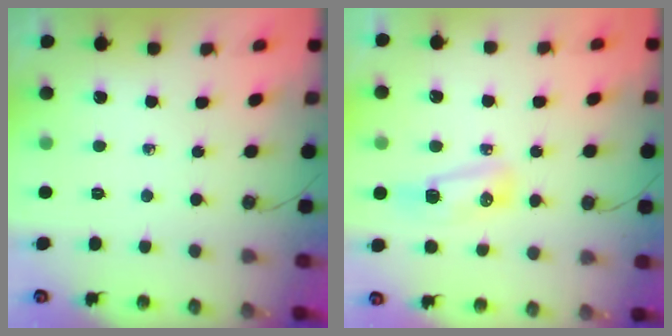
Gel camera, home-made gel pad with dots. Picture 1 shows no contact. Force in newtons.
{"total": 15.7, "press": 10.1, "slide": 12.1}